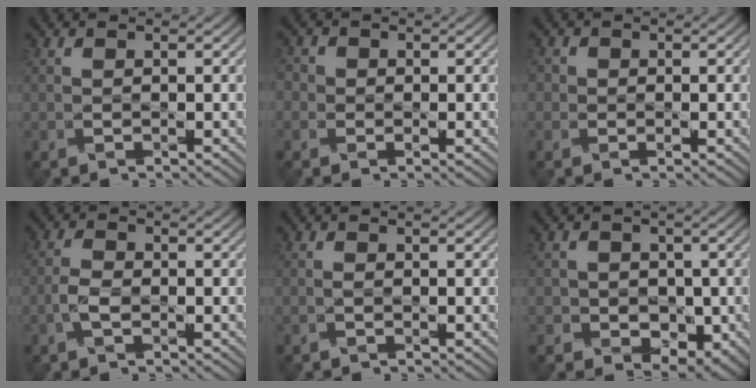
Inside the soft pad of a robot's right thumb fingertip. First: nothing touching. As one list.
[{"total": 2.7, "force": [-0.3, 2.3, 1.3], "torque": [-0.030, 0.005, -0.017]}, {"total": 2.0, "force": [-0.1, 1.7, 1.0], "torque": [-0.017, 0.004, -0.008]}, {"total": 2.2, "force": [-1.2, 0.9, 1.7], "torque": [-0.041, 0.003, -0.026]}, {"total": 0.5, "force": [-0.4, 0.1, 0.4], "torque": [-0.007, 0.000, -0.010]}, {"total": 6.0, "force": [-0.9, 5.7, 1.8], "torque": [-0.051, 0.001, -0.035]}]